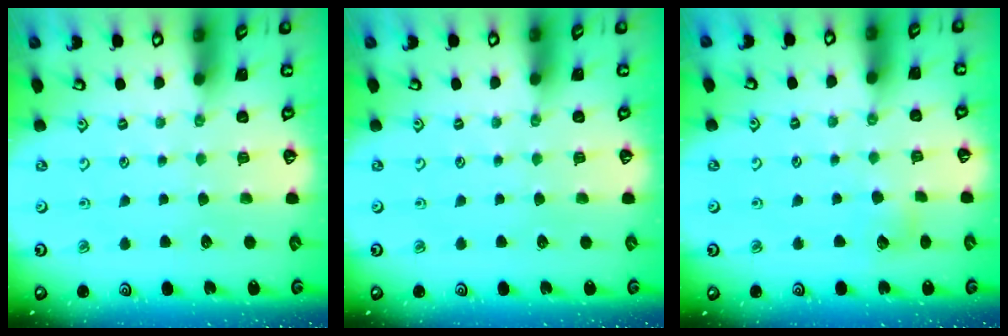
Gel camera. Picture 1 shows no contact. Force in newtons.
{"total": 0.0}
{"total": 4.1, "press": 4.0, "slide": 0.5}